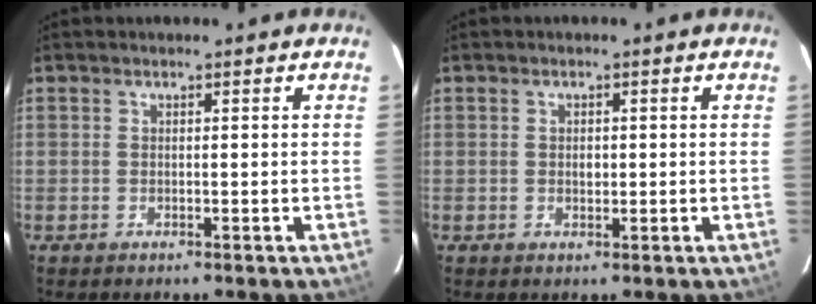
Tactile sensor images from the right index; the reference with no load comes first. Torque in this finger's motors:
{"motor_torque": [0.23, 0.17, 0.10, 0.00]}